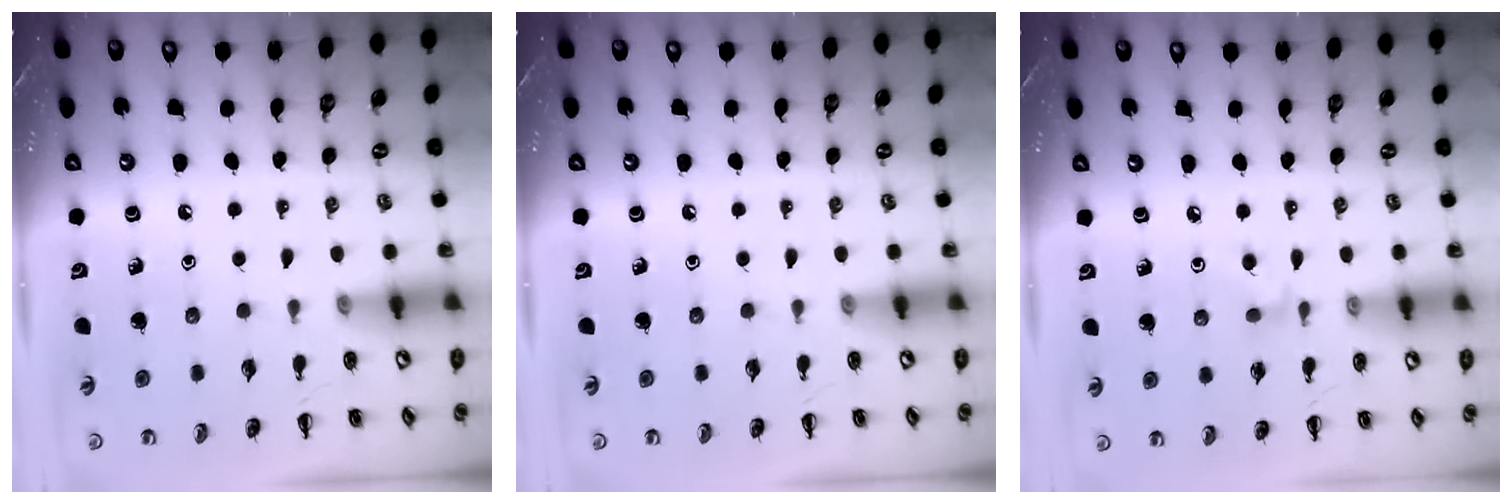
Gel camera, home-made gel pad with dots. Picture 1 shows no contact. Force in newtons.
{"total": 0.0}
{"total": 3.8, "press": 3.5, "slide": 1.6}